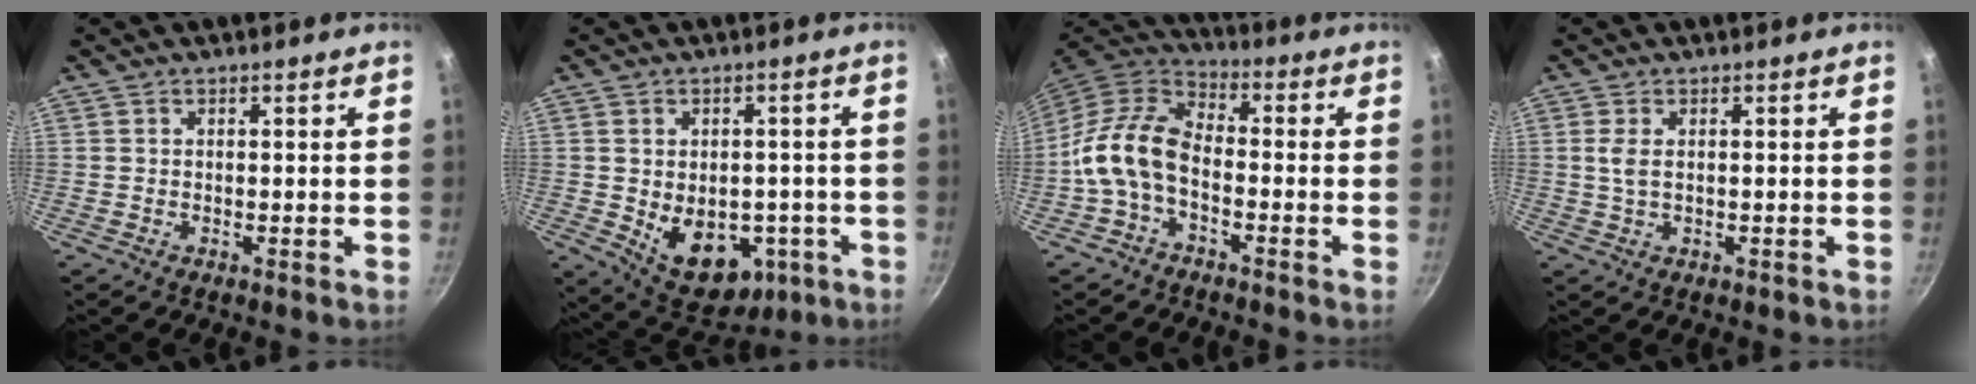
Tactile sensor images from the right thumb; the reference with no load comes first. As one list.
[{"total": 13.0, "force": [-3.2, 9.1, 8.8], "torque": [-0.087, -0.001, -0.019]}, {"total": 11.3, "force": [-3.1, 6.7, 8.6], "torque": [-0.158, 0.046, -0.075]}, {"total": 2.6, "force": [0.2, 1.2, 2.3], "torque": [-0.049, 0.001, 0.005]}]